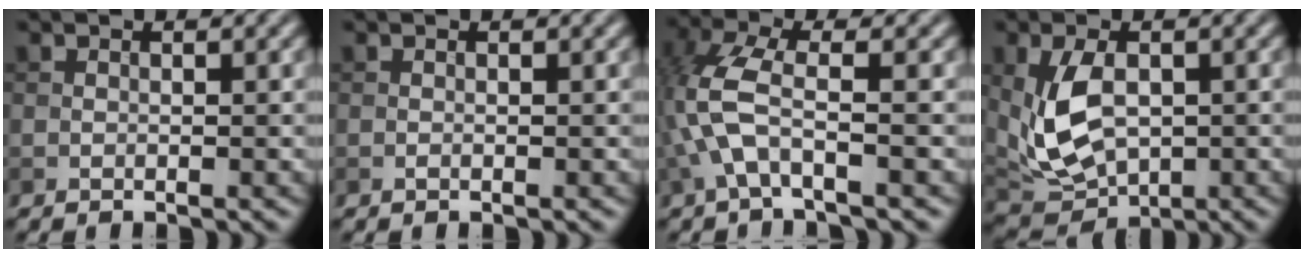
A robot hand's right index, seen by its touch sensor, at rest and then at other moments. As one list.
[{"total": 0.0}, {"total": 4.7, "force": [-1.5, 1.5, 4.2], "torque": [-0.108, 0.012, -0.038]}, {"total": 6.5, "force": [0.1, 4.1, 5.0], "torque": [-0.113, -0.010, 0.009]}]